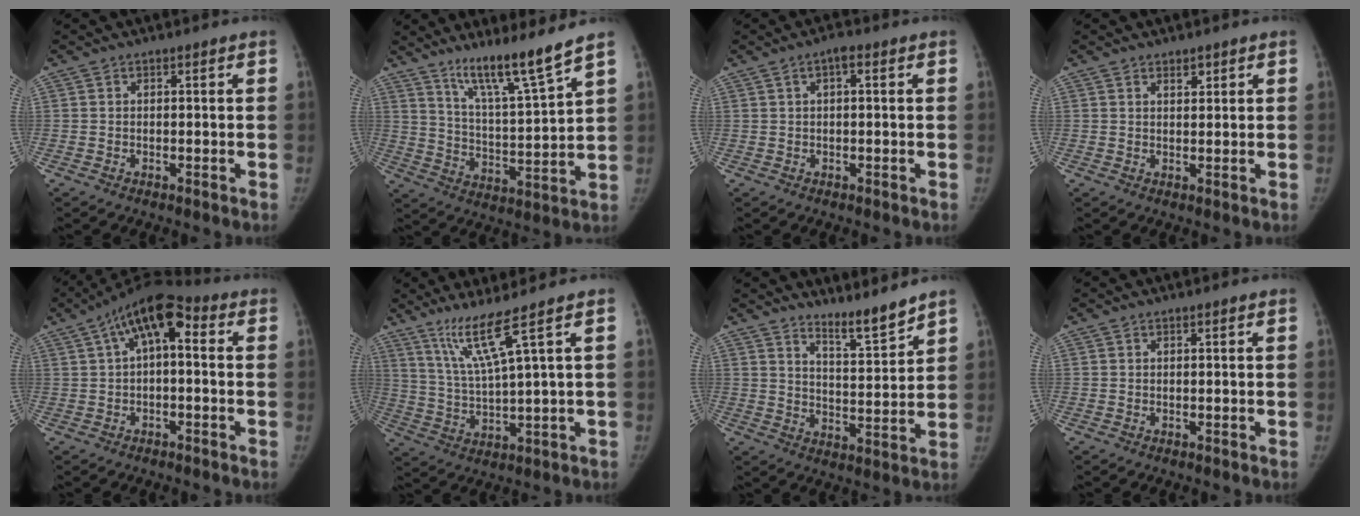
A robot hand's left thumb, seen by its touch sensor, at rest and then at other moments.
{"total": 11.4, "force": [8.9, -0.4, 7.1], "torque": [-0.119, -0.071, 0.159]}
{"total": 2.3, "force": [0.8, 0.8, 2.0], "torque": [-0.035, 0.006, 0.010]}
{"total": 1.6, "force": [1.2, 0.7, 0.8], "torque": [-0.004, -0.007, 0.018]}
{"total": 11.2, "force": [2.7, 5.1, 9.6], "torque": [-0.152, 0.034, 0.034]}
{"total": 8.0, "force": [5.1, -1.9, 5.8], "torque": [-0.122, -0.043, 0.115]}
{"total": 7.0, "force": [6.4, 0.3, 2.8], "torque": [-0.041, -0.063, 0.110]}
{"total": 0.0}